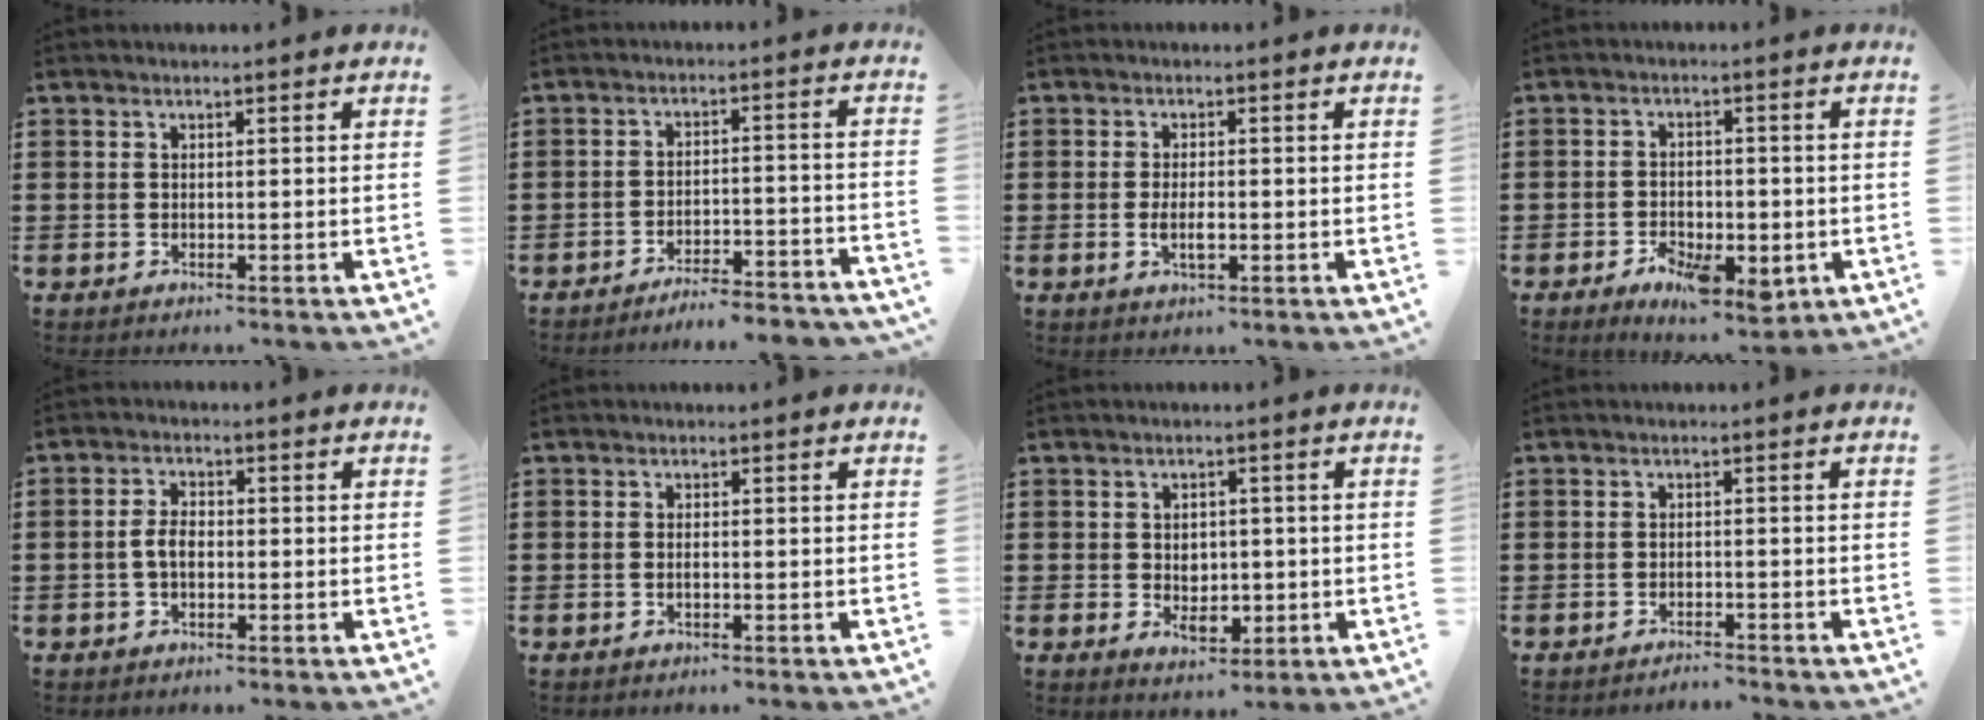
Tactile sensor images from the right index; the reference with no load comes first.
{"total": 4.6, "force": [-4.5, -0.3, 1.0], "torque": [-0.019, -0.005, -0.092]}
{"total": 3.0, "force": [-0.6, 1.0, 2.8], "torque": [-0.051, 0.001, -0.011]}
{"total": 6.6, "force": [-3.0, 3.4, 4.7], "torque": [-0.072, 0.004, -0.050]}
{"total": 3.4, "force": [-0.5, 1.9, 2.8], "torque": [-0.068, 0.000, -0.016]}
{"total": 0.7, "force": [-0.2, 0.2, 0.6], "torque": [-0.013, -0.004, -0.003]}
{"total": 3.3, "force": [-0.2, 2.5, 2.0], "torque": [-0.029, 0.000, -0.010]}
{"total": 1.5, "force": [-1.5, 0.0, -0.1], "torque": [-0.003, 0.003, -0.033]}